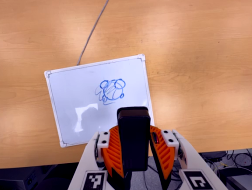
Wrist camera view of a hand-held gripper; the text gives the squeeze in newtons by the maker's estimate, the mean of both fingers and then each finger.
{"total": 7.9, "left": 6.8, "right": 9.0}